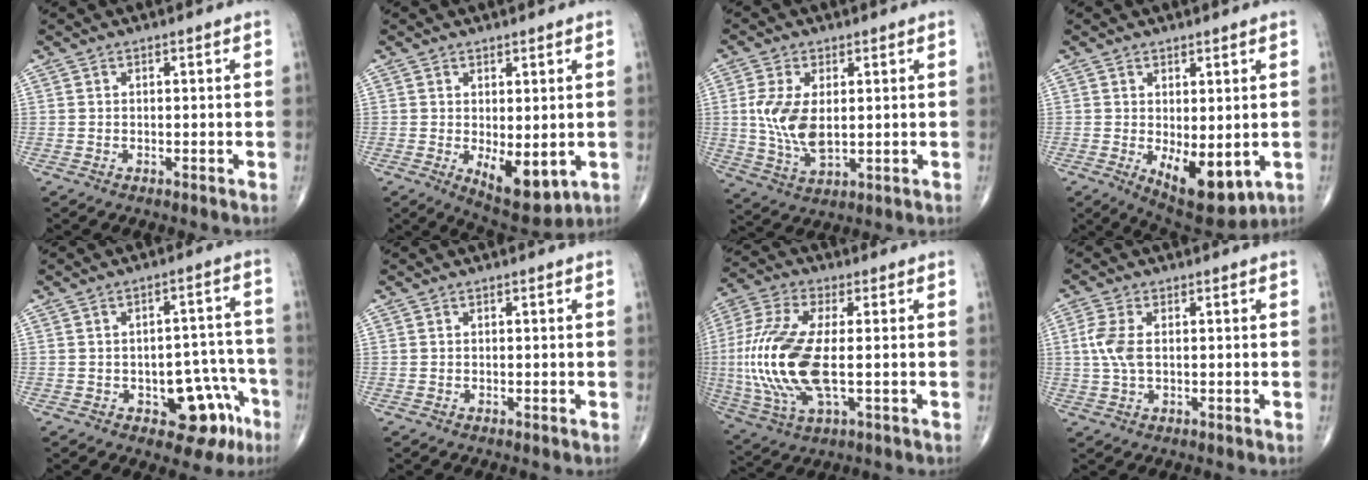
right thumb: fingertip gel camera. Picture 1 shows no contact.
{"total": 7.6, "force": [-1.1, 3.5, 6.7], "torque": [-0.084, -0.018, -0.003]}
{"total": 9.7, "force": [1.0, 5.1, 8.1], "torque": [-0.167, -0.012, 0.029]}
{"total": 10.2, "force": [-1.8, 4.7, 8.8], "torque": [-0.112, -0.020, -0.009]}
{"total": 10.7, "force": [-4.8, 6.2, 7.3], "torque": [-0.045, 0.041, -0.053]}
{"total": 0.0}
{"total": 18.6, "force": [-1.1, 7.6, 17.0], "torque": [-0.398, -0.005, -0.019]}
{"total": 5.2, "force": [0.6, 2.8, 4.4], "torque": [-0.115, 0.008, 0.011]}